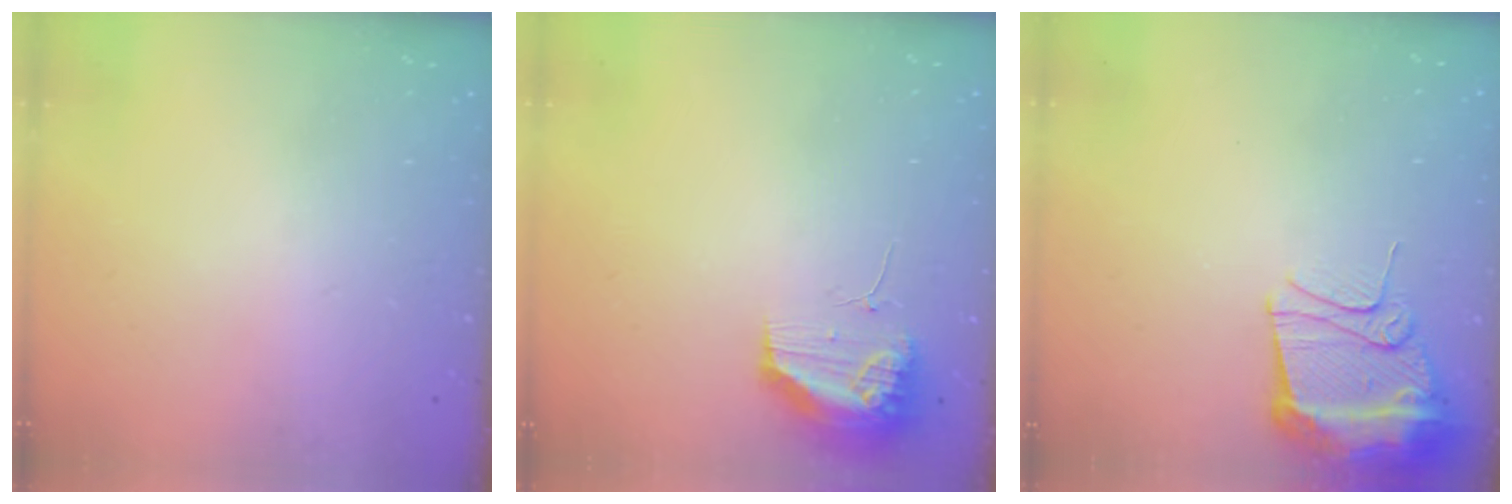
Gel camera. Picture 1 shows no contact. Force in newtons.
{"total": 13.5, "press": 11.5, "slide": 7.0}
{"total": 12.1, "press": 12.0, "slide": 1.4}